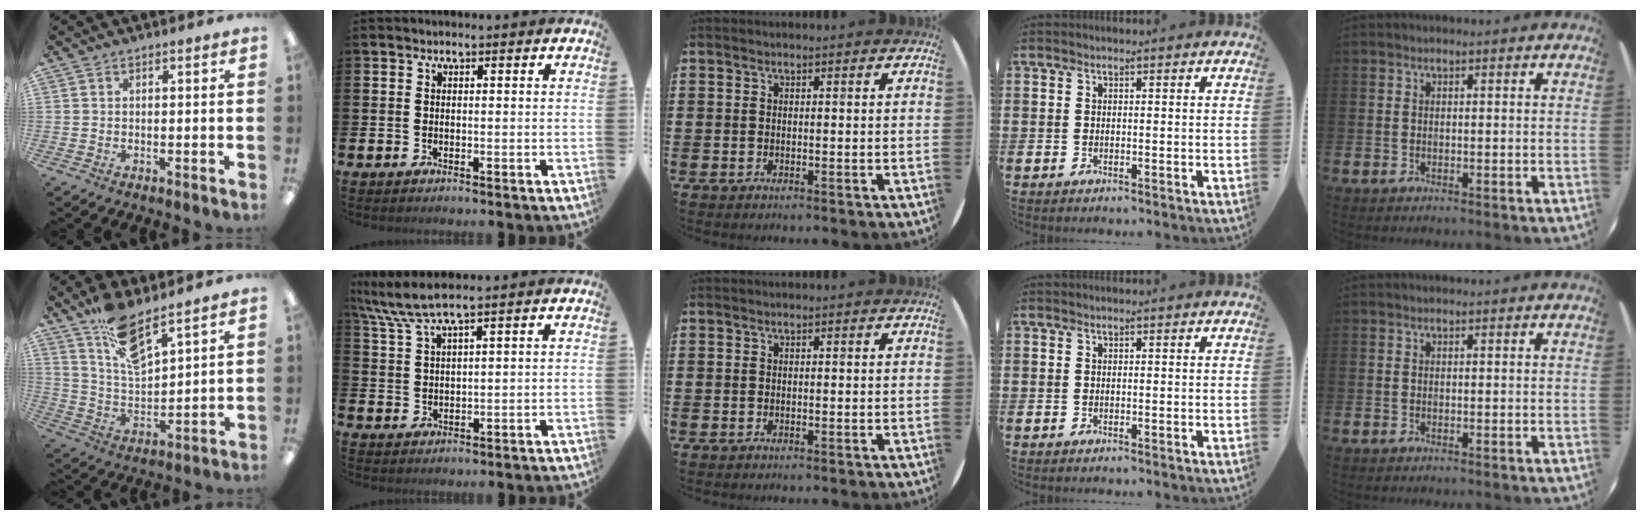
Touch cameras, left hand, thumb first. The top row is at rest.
{"thumb": {"total": 11.6, "force": [9.1, 3.2, 6.3], "torque": [-0.124, -0.050, 0.166]}, "index": {"total": 6.1, "force": [5.1, 0.4, 3.5], "torque": [-0.083, -0.012, 0.091]}}